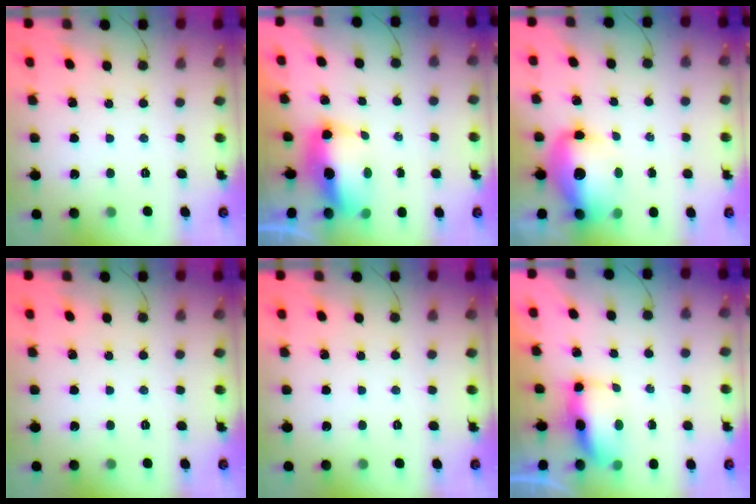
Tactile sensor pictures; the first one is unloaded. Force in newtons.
{"total": 8.8, "press": 8.7, "slide": 1.6}
{"total": 12.9, "press": 12.5, "slide": 3.3}
{"total": 0.0}
{"total": 0.0}
{"total": 7.0, "press": 7.0, "slide": 0.7}